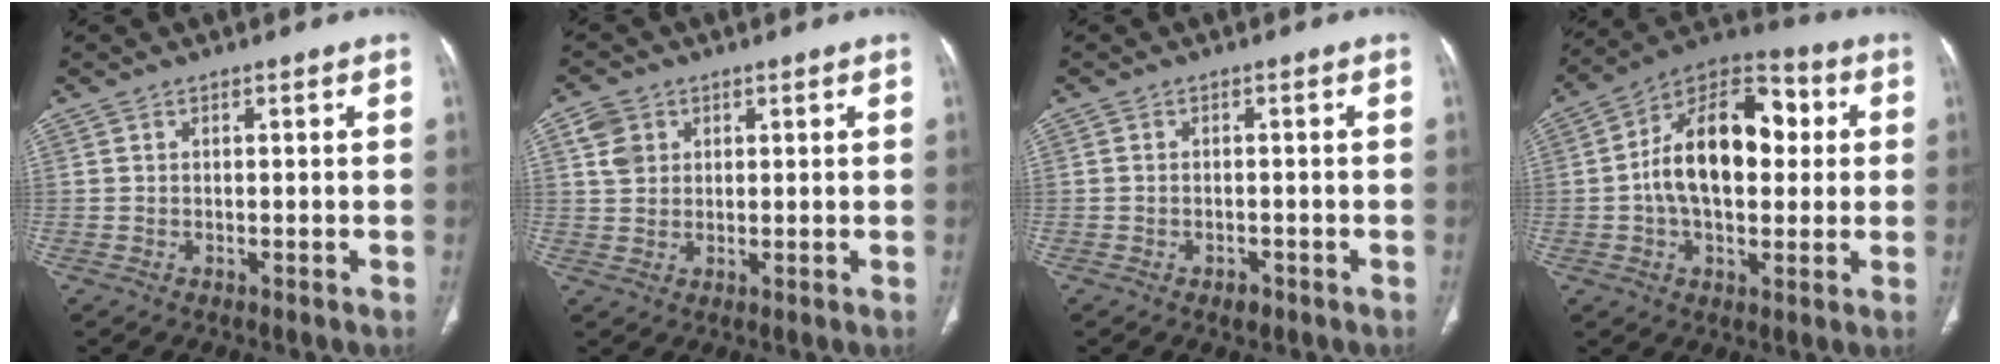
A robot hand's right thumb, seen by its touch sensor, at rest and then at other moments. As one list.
[{"total": 4.6, "force": [1.8, 3.8, 2.0], "torque": [-0.024, -0.002, 0.038]}, {"total": 2.4, "force": [-1.4, 1.6, 1.2], "torque": [-0.012, 0.007, -0.014]}, {"total": 19.0, "force": [1.7, 11.4, 15.1], "torque": [-0.217, 0.031, 0.020]}]